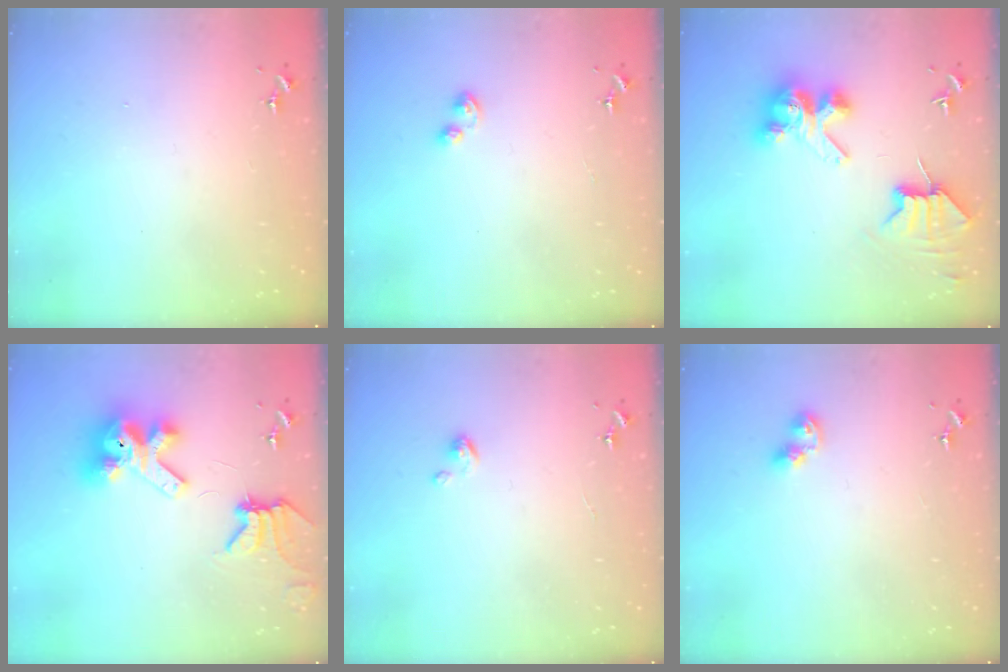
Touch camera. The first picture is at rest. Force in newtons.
{"total": 3.8, "press": 3.8, "slide": 0.5}
{"total": 8.9, "press": 8.8, "slide": 1.3}
{"total": 13.6, "press": 13.5, "slide": 1.9}
{"total": 2.7, "press": 2.7, "slide": 0.2}
{"total": 6.3, "press": 6.3, "slide": 0.5}